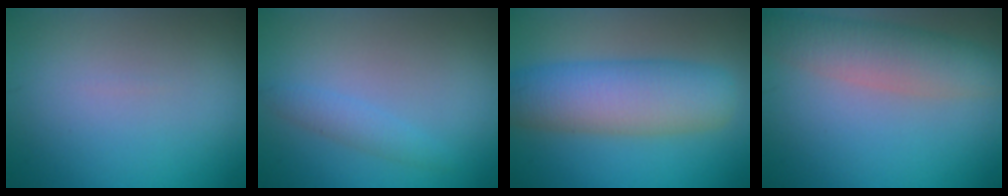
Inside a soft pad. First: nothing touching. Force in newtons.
{"total": 1.5, "press": 1.5, "slide": 0.1}
{"total": 7.6, "press": 7.6, "slide": 0.3}
{"total": 5.4, "press": 5.4, "slide": 0.1}